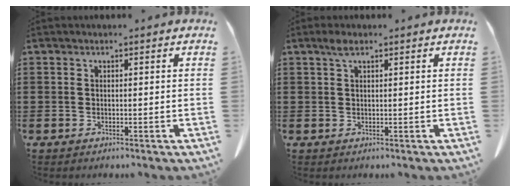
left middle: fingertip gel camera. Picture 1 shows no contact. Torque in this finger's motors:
{"motor_torque": [1.31, 0.83, 0.31, 0.10]}